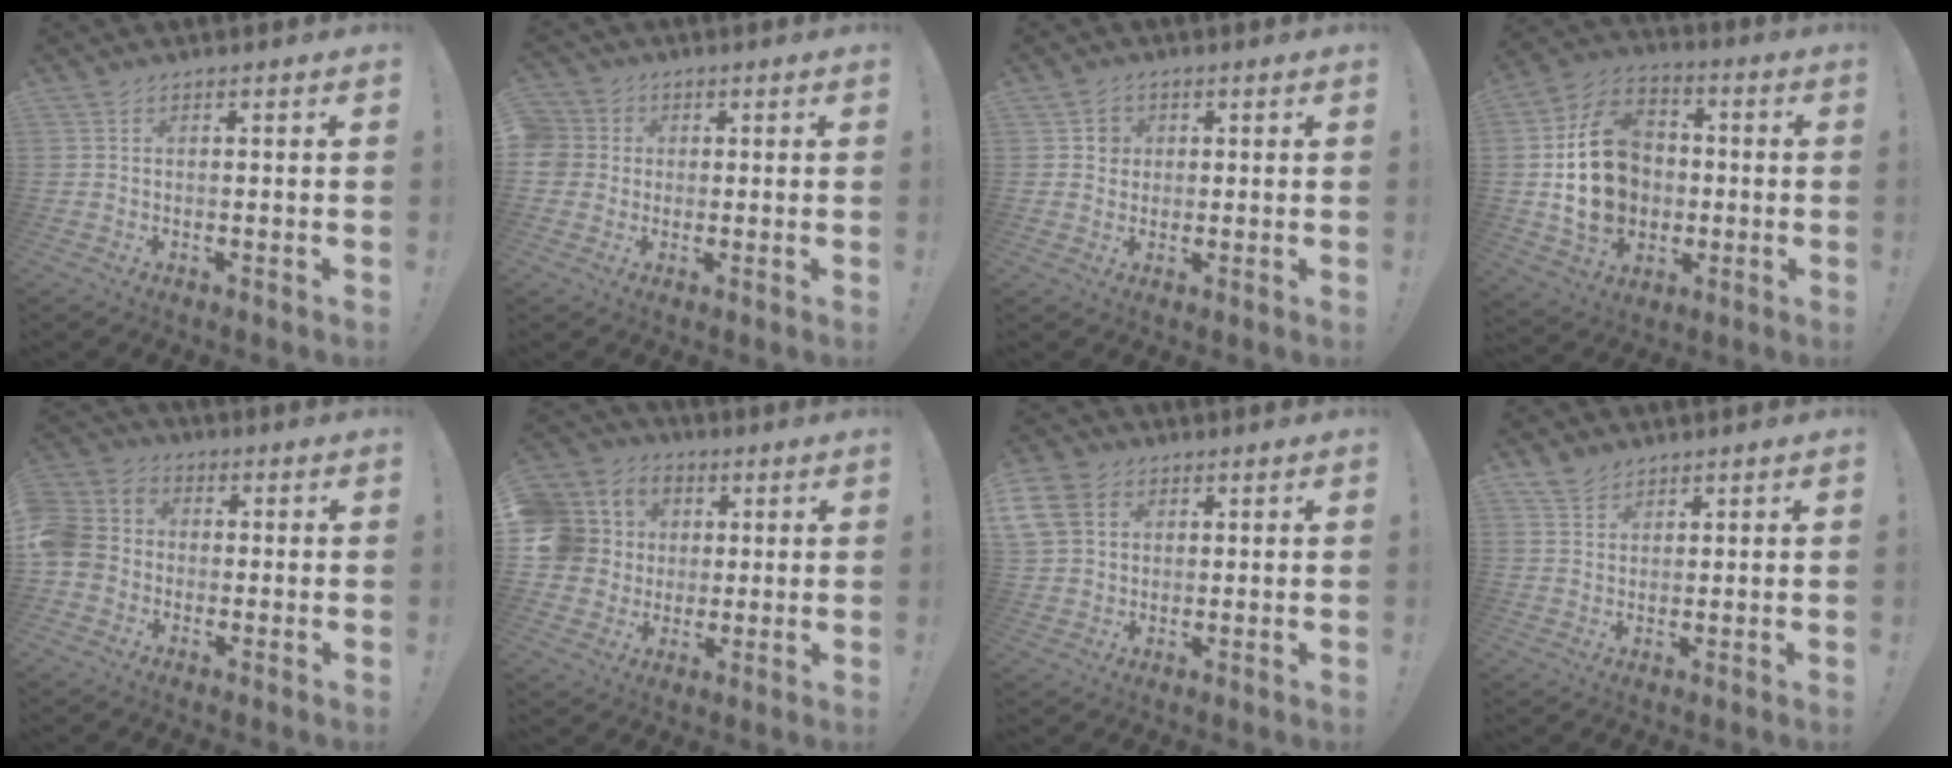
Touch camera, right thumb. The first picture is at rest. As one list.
[{"total": 5.6, "force": [0.6, 5.3, 1.5], "torque": [-0.037, 0.003, 0.011]}, {"total": 4.0, "force": [0.9, 3.8, 0.8], "torque": [-0.002, -0.003, 0.014]}, {"total": 20.6, "force": [-0.6, 16.5, 12.4], "torque": [-0.203, 0.016, 0.004]}, {"total": 7.8, "force": [-2.7, 6.7, 3.1], "torque": [-0.081, 0.030, -0.050]}, {"total": 12.5, "force": [1.9, 11.6, 4.3], "torque": [-0.078, 0.002, 0.047]}, {"total": 10.1, "force": [3.3, 8.1, 5.1], "torque": [-0.101, -0.010, 0.068]}, {"total": 3.5, "force": [3.0, 1.8, 0.3], "torque": [-0.005, -0.019, 0.056]}]